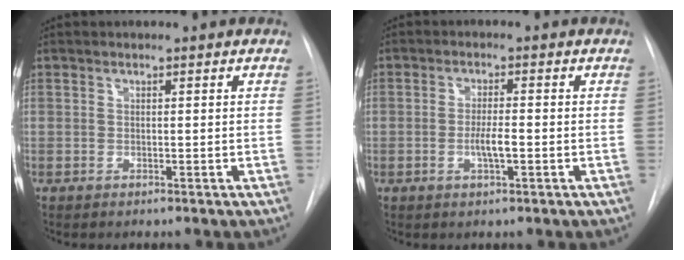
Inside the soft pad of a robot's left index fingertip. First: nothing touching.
{"total": 3.2, "force": [-1.0, 0.4, 3.0], "torque": [-0.057, -0.003, -0.018]}